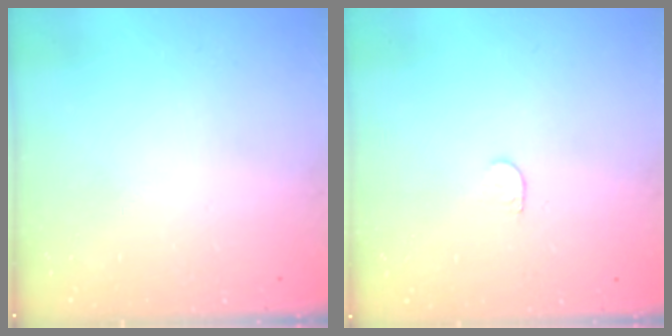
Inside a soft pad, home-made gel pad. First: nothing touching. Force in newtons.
{"total": 3.7, "press": 3.6, "slide": 0.3}